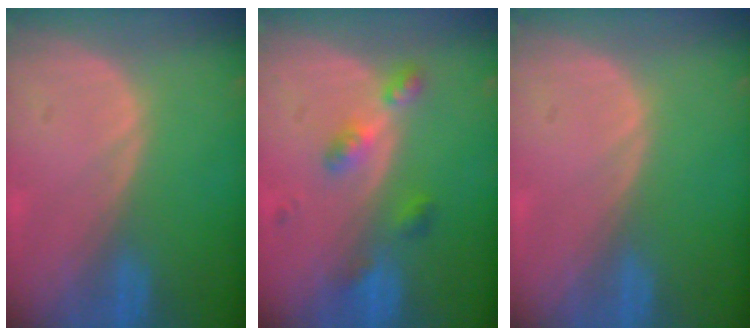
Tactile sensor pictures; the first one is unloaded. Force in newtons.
{"total": 4.6, "press": 4.3, "slide": 1.7}
{"total": 0.0}